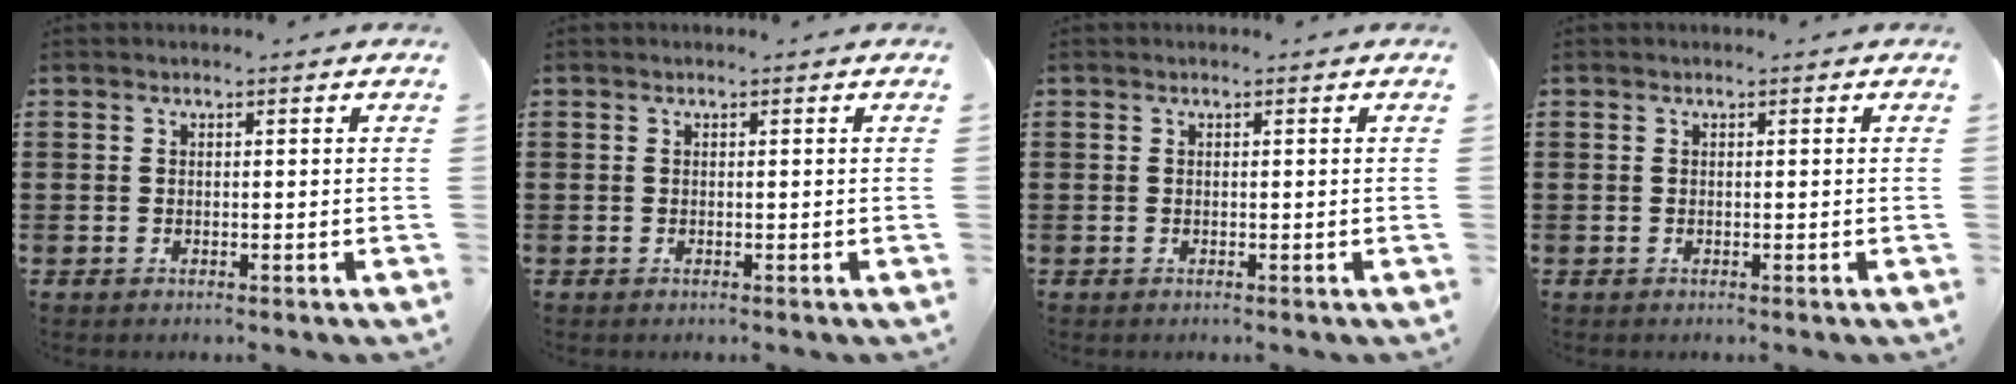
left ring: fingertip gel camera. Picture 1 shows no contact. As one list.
[{"total": 0.0}, {"total": 0.0}, {"total": 0.0}]